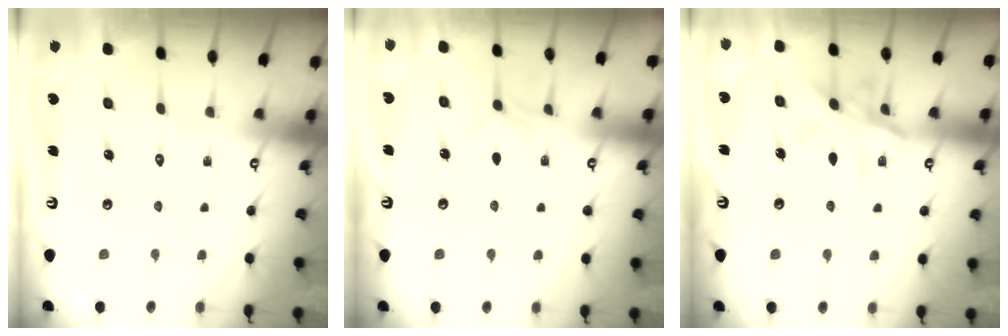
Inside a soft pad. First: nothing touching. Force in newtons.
{"total": 4.6, "press": 4.6, "slide": 0.5}
{"total": 10.2, "press": 10.2, "slide": 0.6}